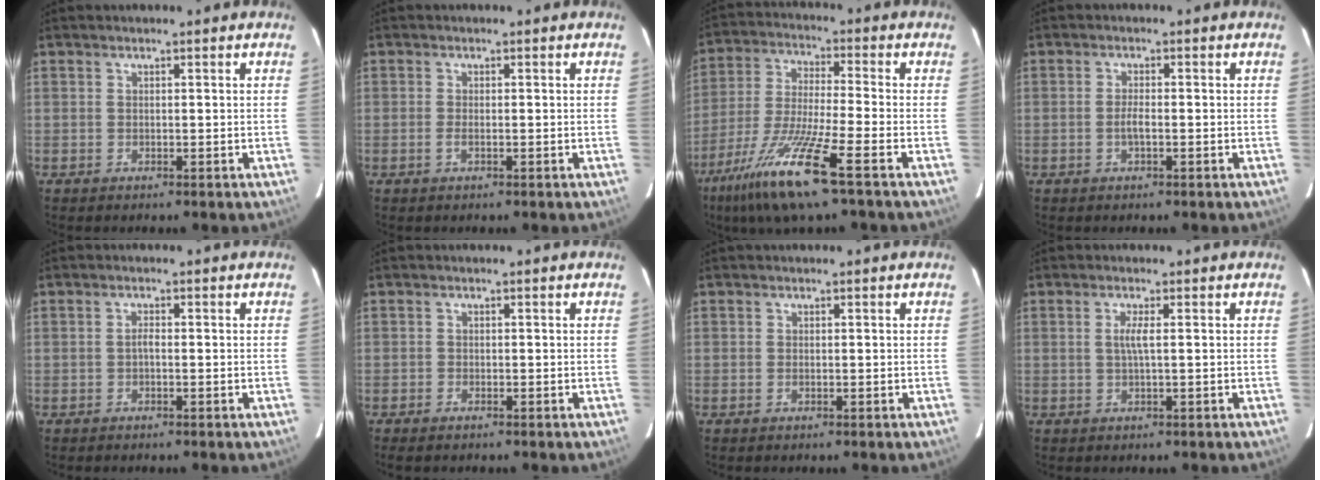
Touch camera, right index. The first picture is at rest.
{"total": 1.3, "force": [-0.6, 0.3, 1.1], "torque": [-0.024, -0.001, -0.012]}
{"total": 15.0, "force": [-9.2, 0.8, 11.9], "torque": [-0.259, -0.029, -0.176]}
{"total": 2.0, "force": [-0.8, 0.4, 1.8], "torque": [-0.036, 0.001, -0.016]}
{"total": 1.0, "force": [-0.4, 0.3, 0.9], "torque": [-0.017, 0.006, -0.010]}
{"total": 1.1, "force": [-1.0, 0.4, 0.4], "torque": [-0.013, -0.002, -0.021]}
{"total": 0.5, "force": [-0.3, 0.2, 0.4], "torque": [-0.008, -0.001, -0.007]}
{"total": 1.9, "force": [0.1, -0.3, 1.9], "torque": [-0.037, 0.000, -0.001]}